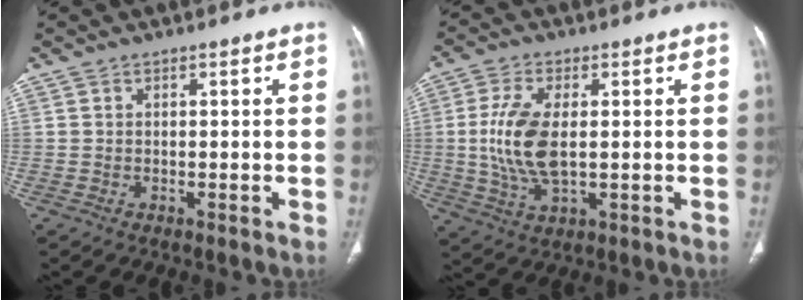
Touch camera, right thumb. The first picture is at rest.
{"total": 10.5, "force": [0.3, 5.1, 9.2], "torque": [-0.200, -0.007, 0.011]}